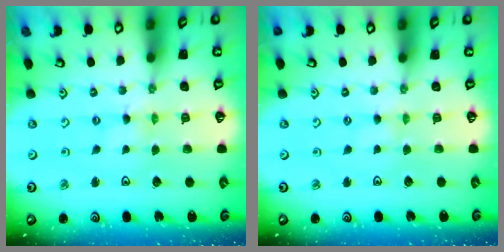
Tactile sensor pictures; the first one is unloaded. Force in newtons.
{"total": 1.7, "press": 1.7, "slide": 0.4}